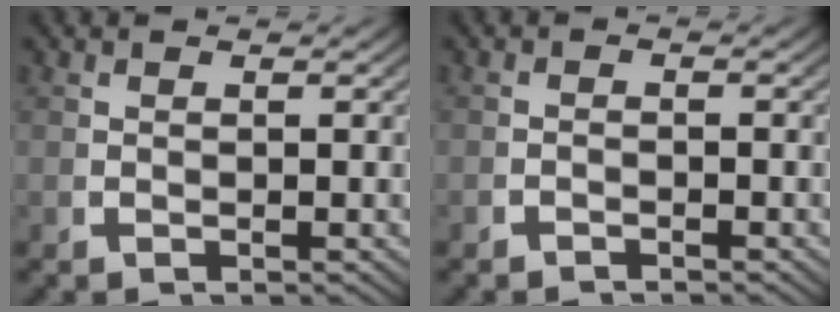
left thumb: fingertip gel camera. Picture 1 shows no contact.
{"total": 1.1, "force": [-1.1, 0.0, -0.1], "torque": [0.007, -0.002, -0.022]}